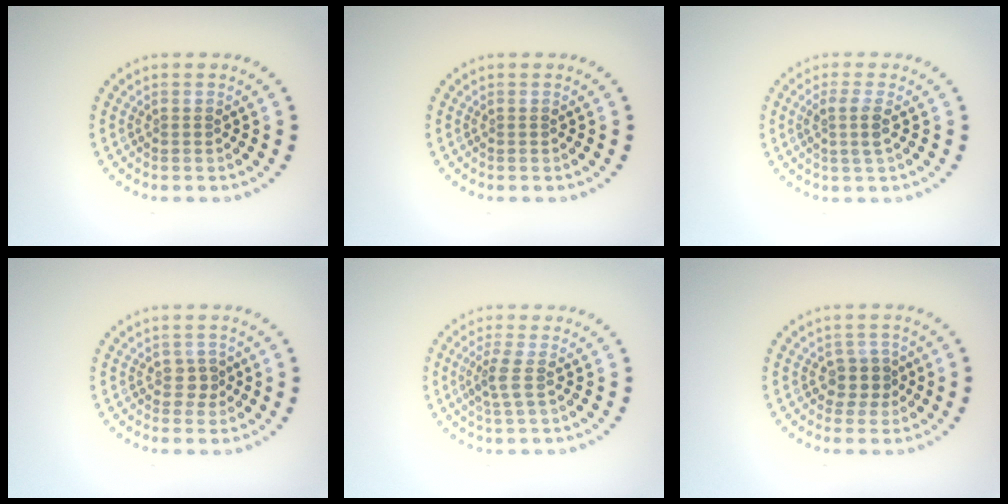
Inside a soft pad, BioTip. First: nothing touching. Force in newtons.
{"total": 0.0}
{"total": 1.9, "press": 1.6, "slide": 1.1}
{"total": 1.3, "press": 1.1, "slide": 0.7}
{"total": 1.9, "press": 1.4, "slide": 1.3}
{"total": 2.2, "press": 1.7, "slide": 1.3}